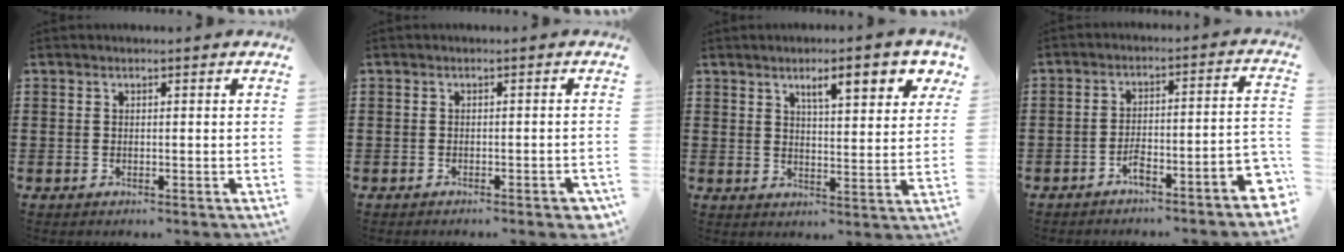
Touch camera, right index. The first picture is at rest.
{"total": 1.1, "force": [-1.0, 0.0, 0.6], "torque": [-0.013, -0.004, -0.018]}
{"total": 6.6, "force": [3.8, 1.7, 5.2], "torque": [-0.086, -0.005, 0.057]}
{"total": 5.3, "force": [-4.0, 0.4, 3.4], "torque": [-0.061, -0.008, -0.077]}